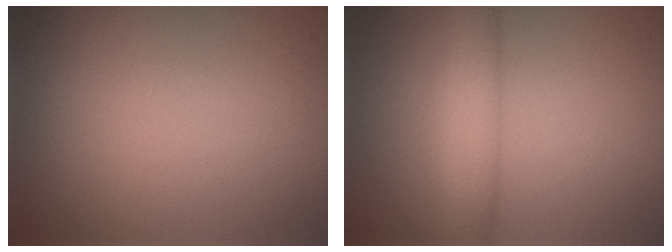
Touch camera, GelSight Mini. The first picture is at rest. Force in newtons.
{"total": 3.2, "press": 3.2, "slide": 0.1}